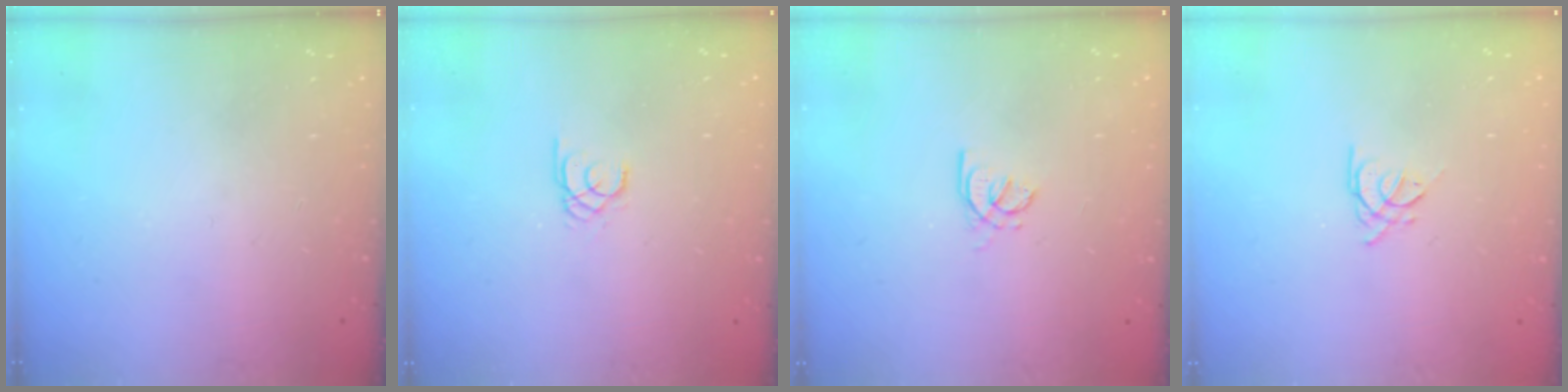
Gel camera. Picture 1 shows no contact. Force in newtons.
{"total": 1.3, "press": 1.3, "slide": 0.1}
{"total": 1.4, "press": 1.3, "slide": 0.4}
{"total": 3.3, "press": 3.3, "slide": 0.5}